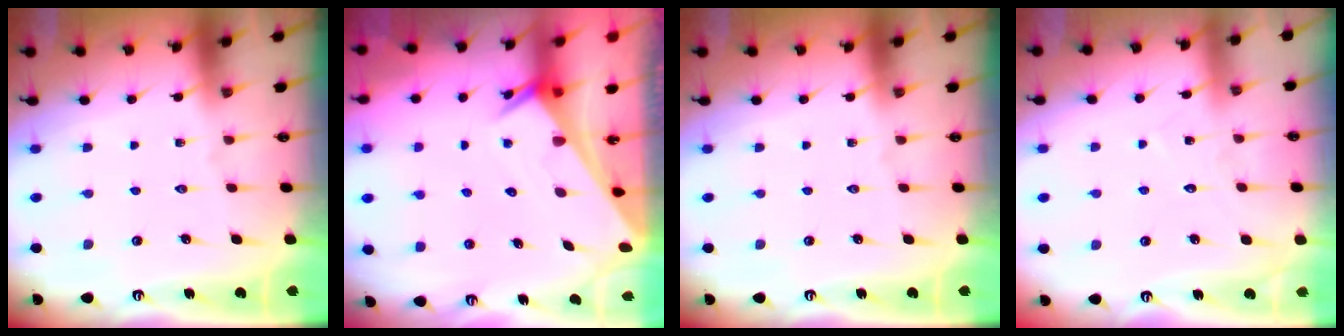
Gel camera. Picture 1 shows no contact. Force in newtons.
{"total": 2.5, "press": 2.5, "slide": 0.1}
{"total": 0.0}
{"total": 5.2, "press": 5.2, "slide": 0.4}